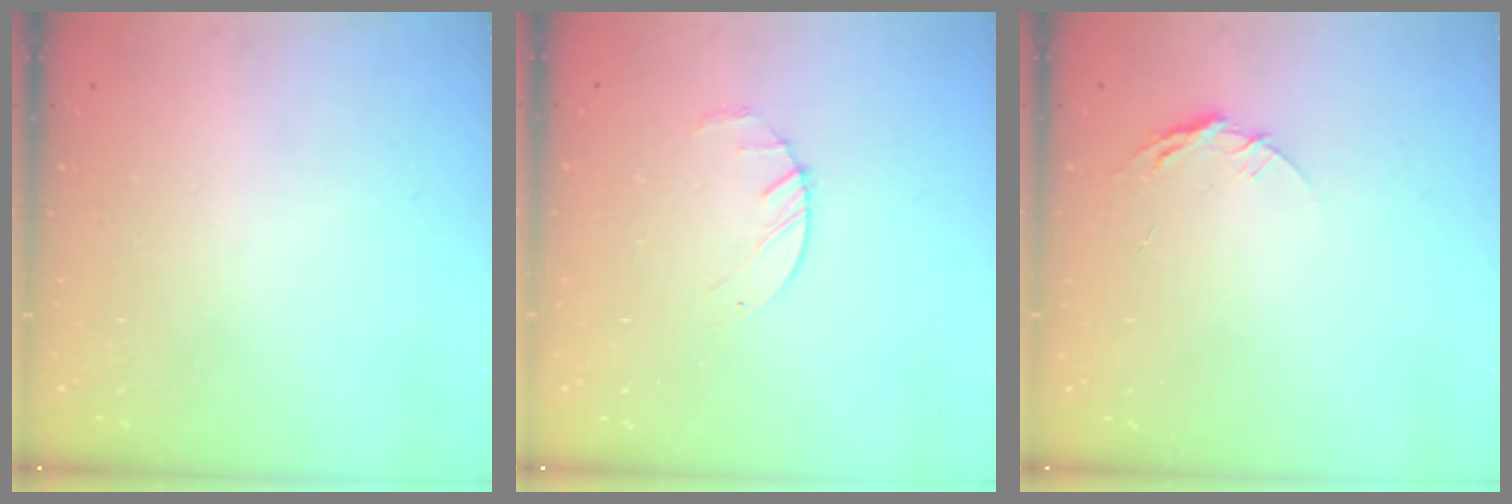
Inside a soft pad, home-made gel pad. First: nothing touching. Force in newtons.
{"total": 2.4, "press": 2.3, "slide": 0.3}
{"total": 6.5, "press": 6.5, "slide": 0.6}